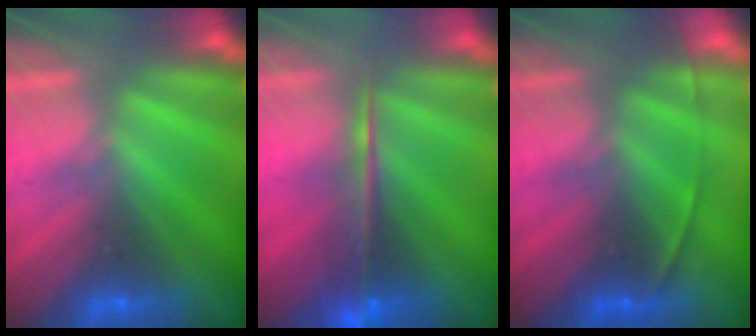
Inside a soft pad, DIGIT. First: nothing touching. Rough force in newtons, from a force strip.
{"total": 5.7}
{"total": 1.8}